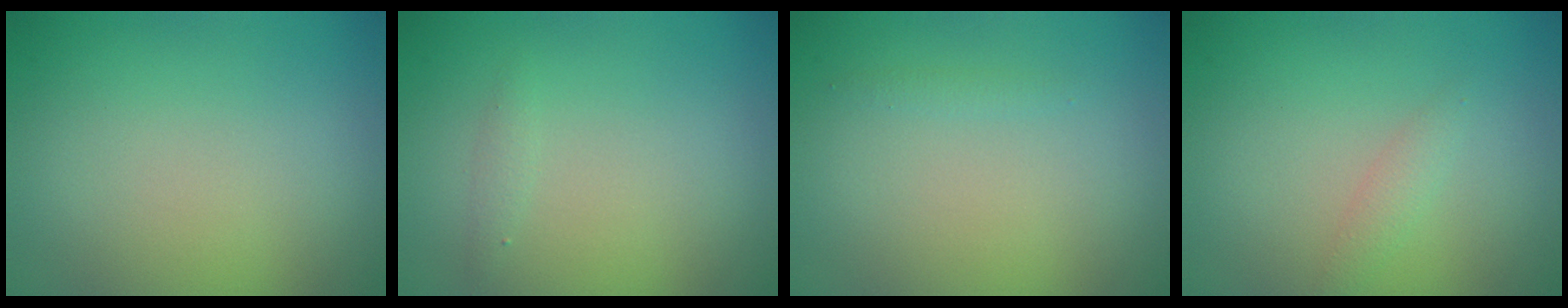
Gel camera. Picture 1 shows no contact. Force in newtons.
{"total": 0.6, "press": 0.6, "slide": 0.0}
{"total": 0.5, "press": 0.5, "slide": 0.0}
{"total": 1.2, "press": 1.2, "slide": 0.0}